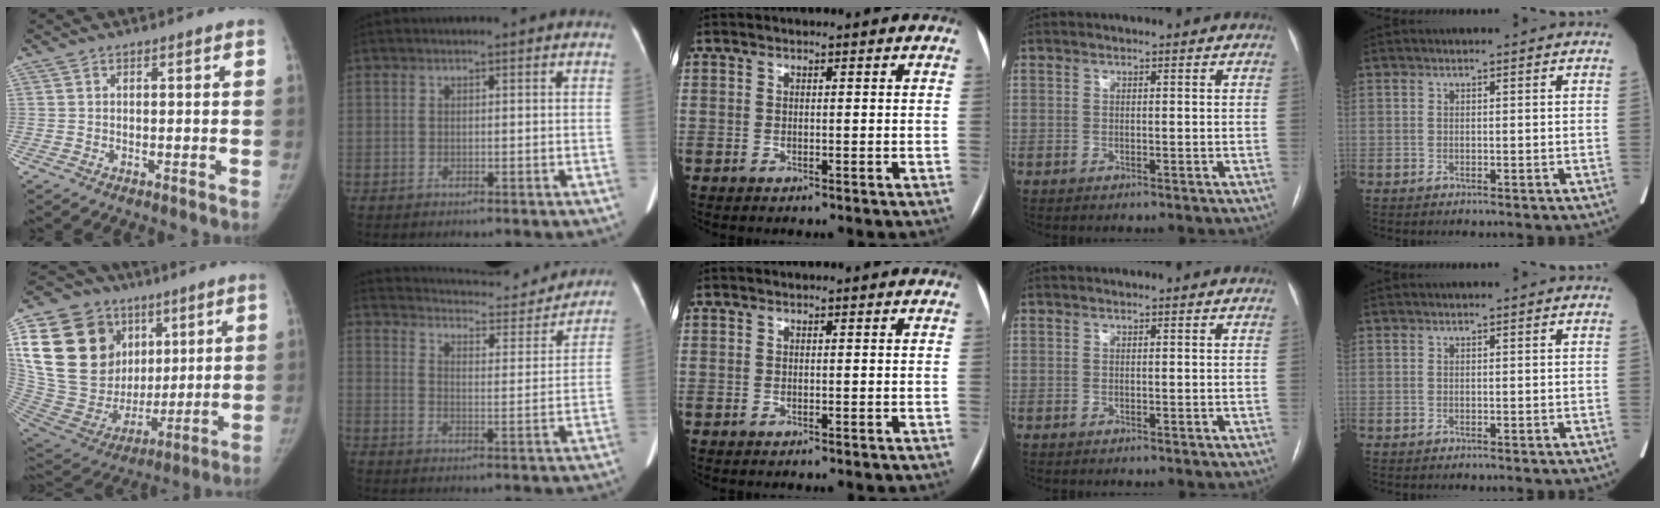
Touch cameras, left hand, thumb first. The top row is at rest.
{"thumb": {"total": 29.8, "force": [9.7, 22.4, 17.1], "torque": [-0.317, 0.022, 0.193]}, "index": {"total": 19.7, "force": [17.8, 4.7, 6.9], "torque": [-0.101, -0.015, 0.230]}}